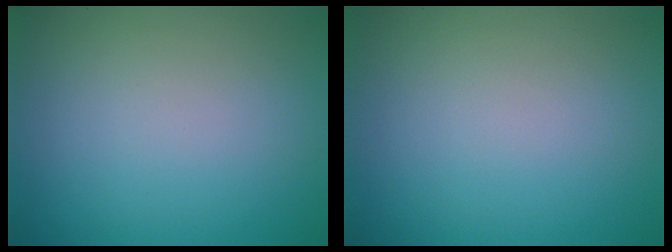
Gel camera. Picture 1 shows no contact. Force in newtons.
{"total": 0.0}